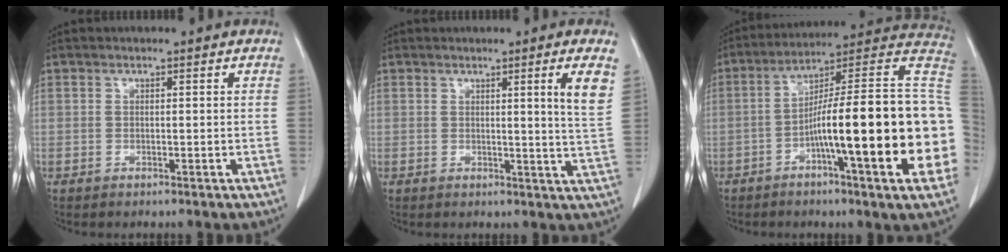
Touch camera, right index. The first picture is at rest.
{"total": 4.8, "force": [2.0, -1.2, 4.2], "torque": [-0.058, -0.018, 0.025]}
{"total": 24.8, "force": [-4.6, 1.5, 24.4], "torque": [-0.258, 0.022, -0.077]}